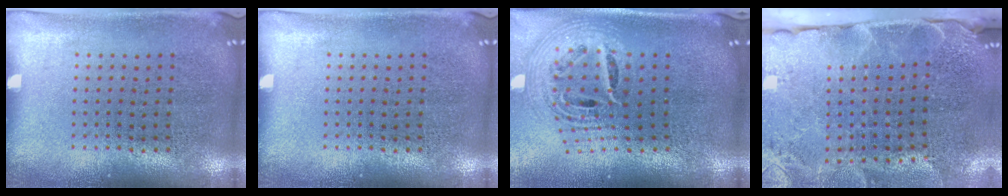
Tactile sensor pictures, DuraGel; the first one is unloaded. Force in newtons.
{"total": 0.0}
{"total": 2.5, "press": 1.8, "slide": 1.8}
{"total": 3.9, "press": 3.1, "slide": 2.3}